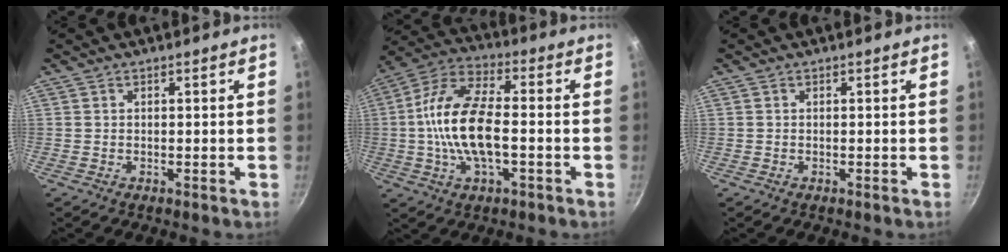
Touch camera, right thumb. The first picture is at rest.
{"total": 15.5, "force": [-1.8, 7.2, 13.6], "torque": [-0.252, 0.034, -0.049]}
{"total": 0.0}